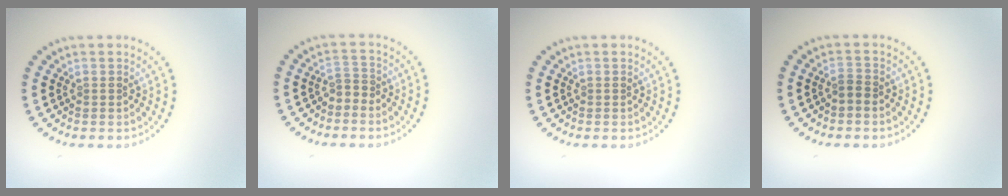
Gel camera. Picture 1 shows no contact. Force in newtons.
{"total": 1.3, "press": 0.9, "slide": 0.9}
{"total": 0.0}
{"total": 1.1, "press": 0.9, "slide": 0.7}